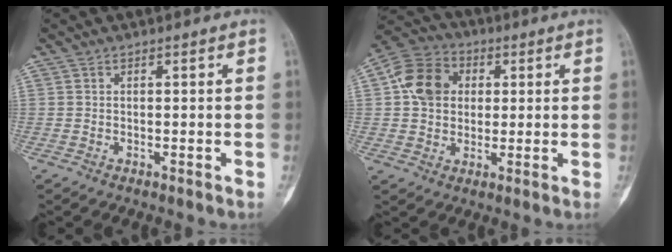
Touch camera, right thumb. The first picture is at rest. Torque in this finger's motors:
{"motor_torque": [0.12, 1.01, 0.85, -0.21, 0.22]}